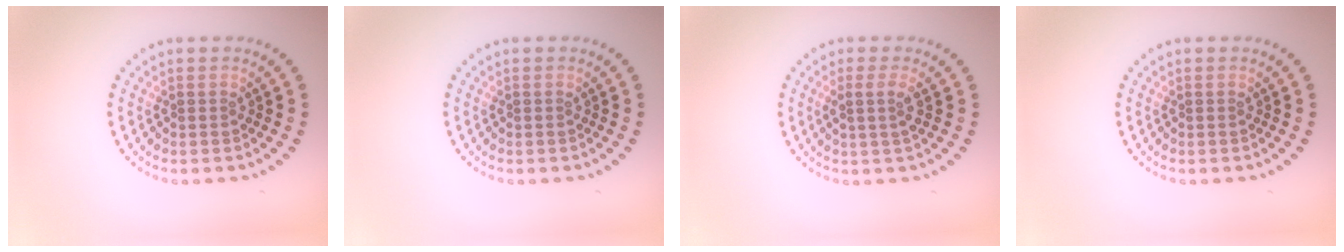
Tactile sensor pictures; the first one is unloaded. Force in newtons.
{"total": 0.0}
{"total": 1.5, "press": 1.3, "slide": 0.9}
{"total": 0.0}